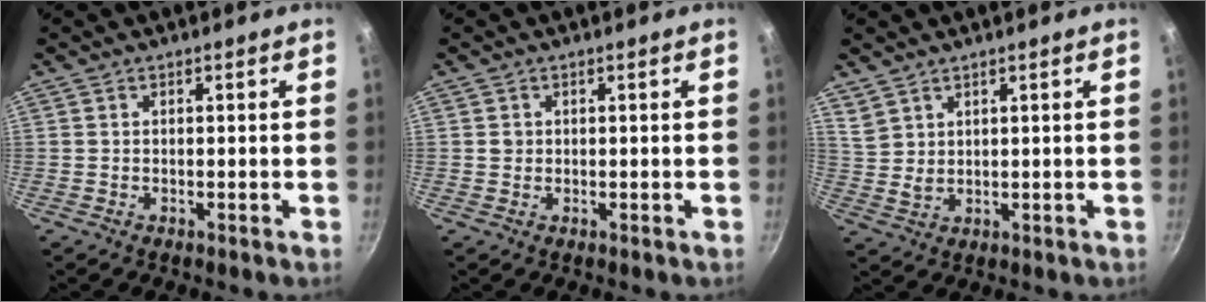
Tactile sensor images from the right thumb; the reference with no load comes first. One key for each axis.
{"total": 1.2, "fx": 0.2, "fy": 1.1, "fz": 0.3, "tx": 0.000, "ty": 0.001, "tz": 0.002}
{"total": 3.9, "fx": 3.0, "fy": 2.0, "fz": 1.3, "tx": -0.017, "ty": -0.011, "tz": 0.070}